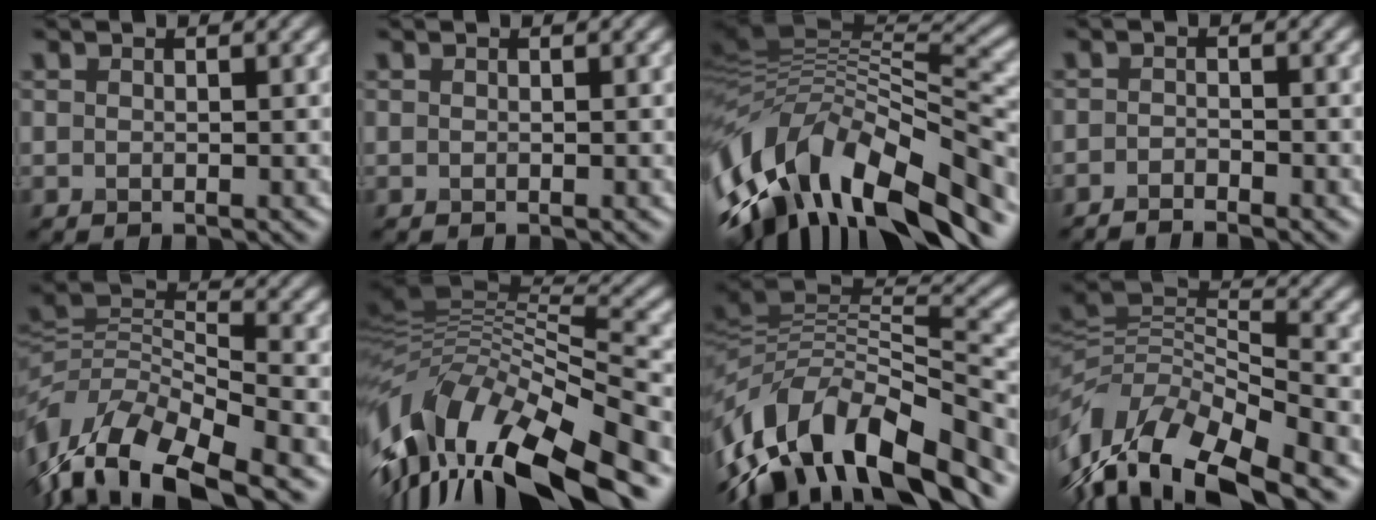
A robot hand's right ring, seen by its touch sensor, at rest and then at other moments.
{"total": 0.0}
{"total": 14.9, "force": [-6.7, 6.7, 11.5], "torque": [-0.204, 0.012, -0.116]}
{"total": 1.6, "force": [-1.5, 0.2, 0.5], "torque": [-0.005, -0.002, -0.031]}
{"total": 11.7, "force": [-6.5, 5.6, 8.0], "torque": [-0.156, 0.010, -0.124]}
{"total": 14.3, "force": [-6.5, 5.2, 11.6], "torque": [-0.227, 0.013, -0.114]}
{"total": 13.2, "force": [-7.3, 5.6, 9.4], "torque": [-0.176, 0.029, -0.132]}
{"total": 12.9, "force": [-6.8, 5.9, 9.3], "torque": [-0.194, 0.008, -0.119]}